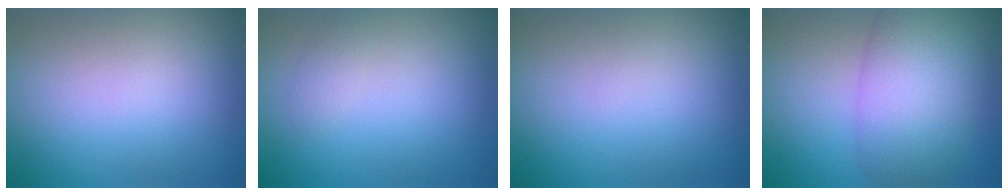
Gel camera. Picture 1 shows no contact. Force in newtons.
{"total": 0.8, "press": 0.8, "slide": 0.0}
{"total": 0.0}
{"total": 7.7, "press": 7.7, "slide": 0.4}